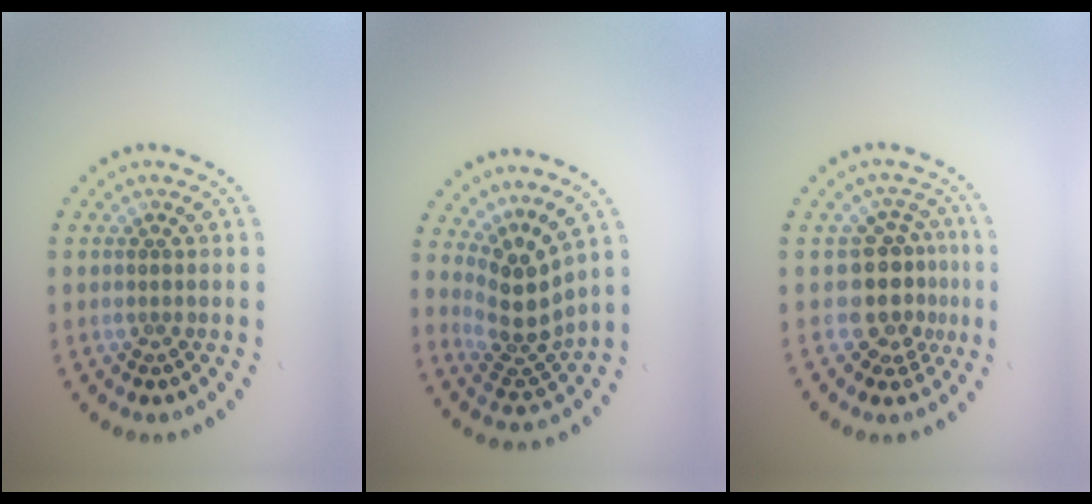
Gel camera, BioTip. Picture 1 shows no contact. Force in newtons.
{"total": 3.7, "press": 2.6, "slide": 2.6}
{"total": 3.8, "press": 3.0, "slide": 2.4}